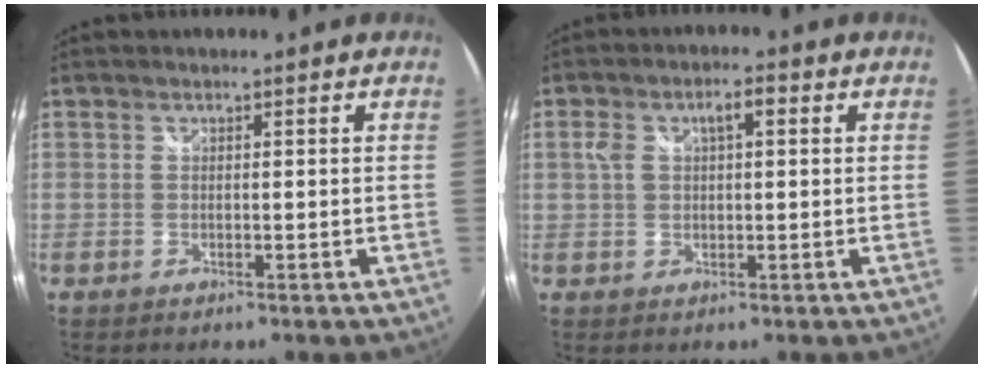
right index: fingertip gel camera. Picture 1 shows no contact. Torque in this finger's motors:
{"motor_torque": [0.11, 0.00, 0.09, 0.03]}